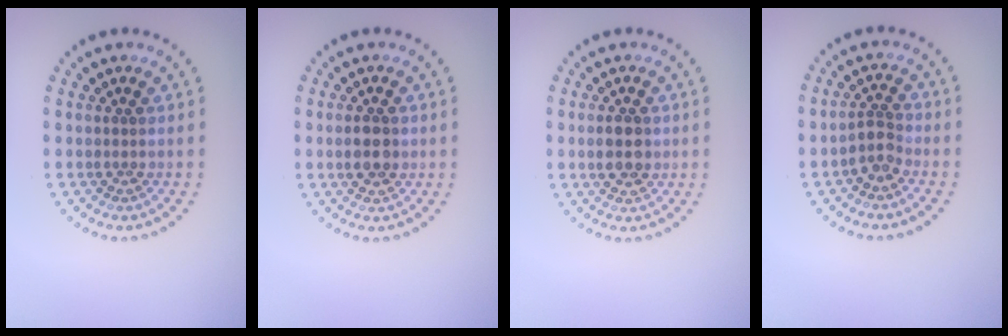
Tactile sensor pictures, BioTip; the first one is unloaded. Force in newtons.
{"total": 2.8, "press": 2.8, "slide": 0.1}
{"total": 2.9, "press": 2.9, "slide": 0.1}
{"total": 2.0, "press": 1.6, "slide": 1.2}